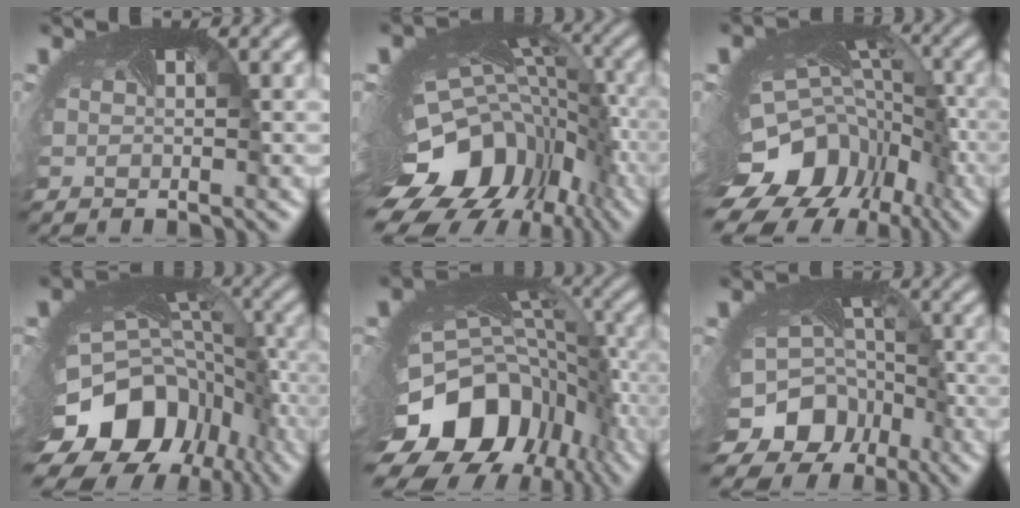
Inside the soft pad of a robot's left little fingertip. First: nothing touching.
{"total": 18.1, "force": [-6.7, 12.5, 11.3], "torque": [-0.221, -0.066, -0.068]}
{"total": 16.6, "force": [-8.5, 11.6, 8.3], "torque": [-0.183, -0.043, -0.086]}
{"total": 16.3, "force": [-8.2, 11.4, 8.3], "torque": [-0.195, -0.041, -0.110]}
{"total": 17.2, "force": [-7.7, 11.8, 10.0], "torque": [-0.230, -0.052, -0.101]}
{"total": 13.2, "force": [-7.4, 10.1, 4.1], "torque": [-0.086, -0.060, -0.104]}